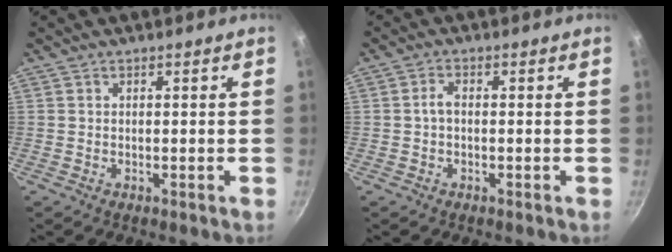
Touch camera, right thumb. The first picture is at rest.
{"total": 2.1, "force": [-0.2, 1.3, 1.7], "torque": [-0.030, 0.012, -0.005]}